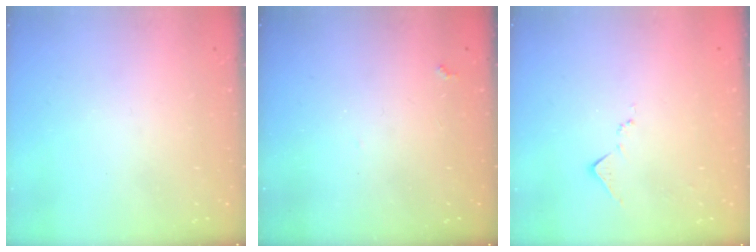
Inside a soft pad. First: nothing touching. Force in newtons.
{"total": 4.3, "press": 4.2, "slide": 0.7}
{"total": 7.3, "press": 7.2, "slide": 0.8}